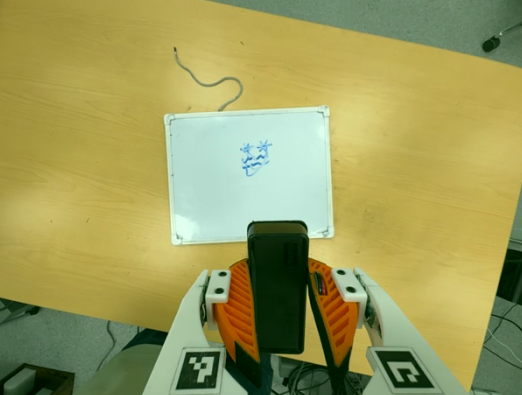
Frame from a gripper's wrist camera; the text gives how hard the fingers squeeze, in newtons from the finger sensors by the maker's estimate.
{"total": 9.3, "left": 7.3, "right": 11.4}